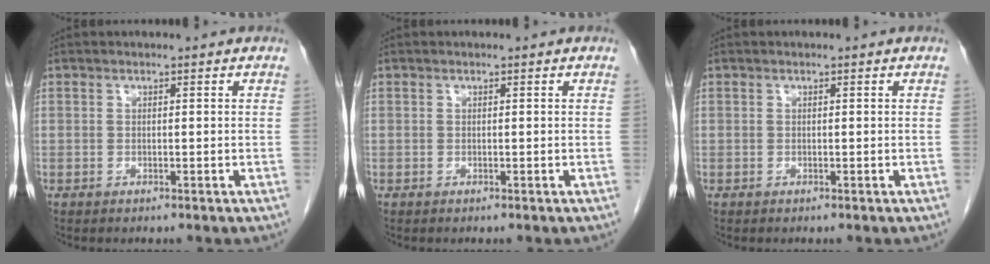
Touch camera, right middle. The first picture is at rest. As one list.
[{"total": 0.0}, {"total": 0.0}]